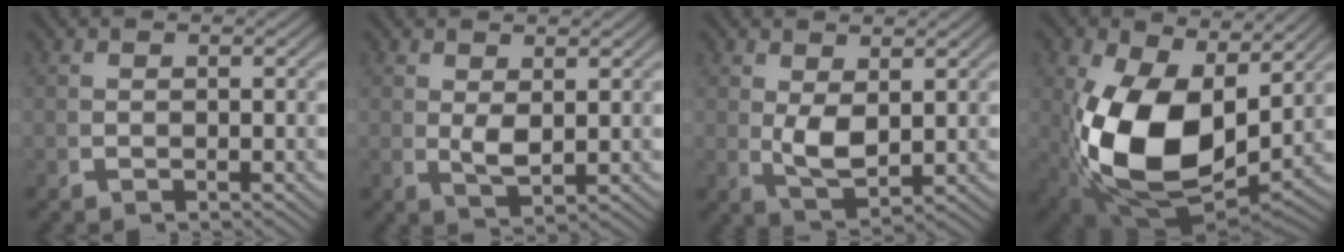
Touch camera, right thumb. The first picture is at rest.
{"total": 2.3, "force": [0.9, 0.9, 2.0], "torque": [-0.039, -0.006, 0.025]}
{"total": 4.0, "force": [0.8, 2.0, 3.3], "torque": [-0.074, -0.015, 0.028]}
{"total": 14.0, "force": [-0.3, 8.2, 11.3], "torque": [-0.260, -0.067, 0.034]}